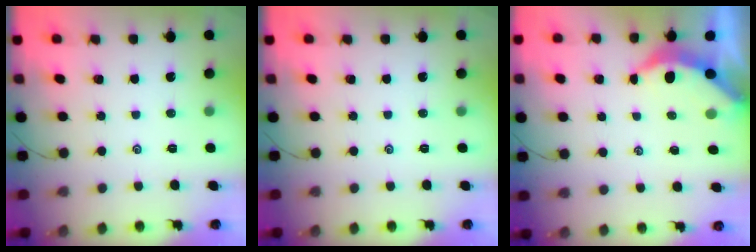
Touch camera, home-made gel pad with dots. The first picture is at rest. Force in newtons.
{"total": 0.0}
{"total": 3.8, "press": 3.8, "slide": 0.4}